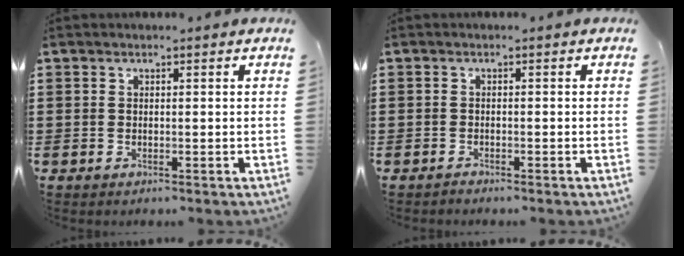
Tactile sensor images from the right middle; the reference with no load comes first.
{"total": 0.6, "force": [-0.6, 0.1, -0.1], "torque": [0.001, 0.001, -0.014]}